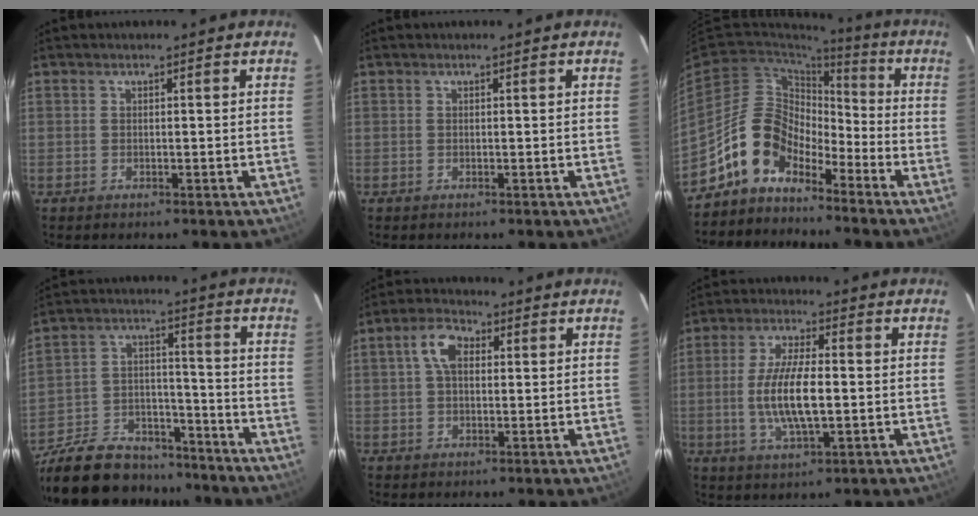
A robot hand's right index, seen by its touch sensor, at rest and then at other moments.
{"total": 0.0}
{"total": 11.2, "force": [-8.0, 6.9, 3.9], "torque": [-0.079, 0.034, -0.152]}
{"total": 21.7, "force": [-17.6, 9.8, 8.2], "torque": [-0.195, 0.024, -0.259]}
{"total": 5.4, "force": [1.3, 3.3, 4.1], "torque": [-0.079, 0.020, 0.024]}
{"total": 10.6, "force": [-1.1, 3.1, 10.0], "torque": [-0.198, -0.005, -0.019]}